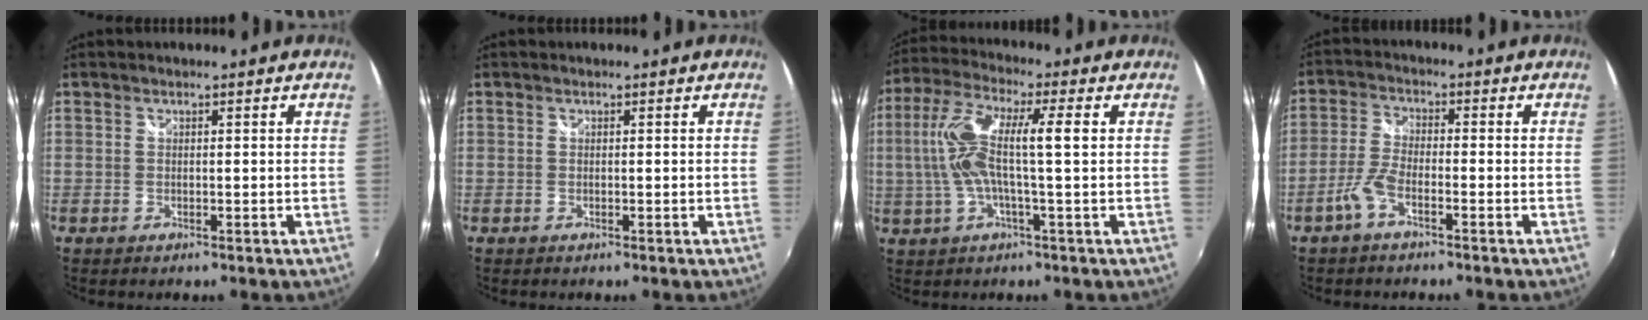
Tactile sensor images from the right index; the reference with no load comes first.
{"total": 0.0}
{"total": 12.2, "force": [0.5, 1.8, 12.0], "torque": [-0.235, 0.010, 0.007]}
{"total": 5.0, "force": [-2.9, 1.4, 3.8], "torque": [-0.092, 0.005, -0.063]}